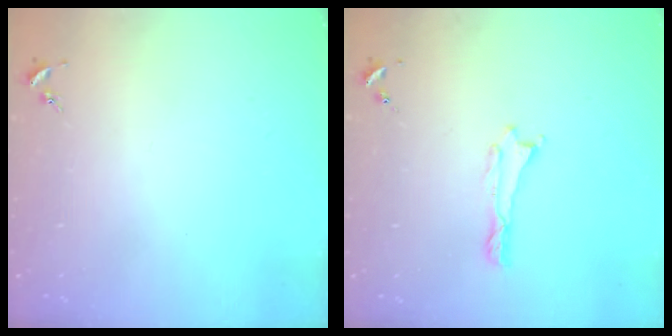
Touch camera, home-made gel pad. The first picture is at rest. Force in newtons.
{"total": 0.0}